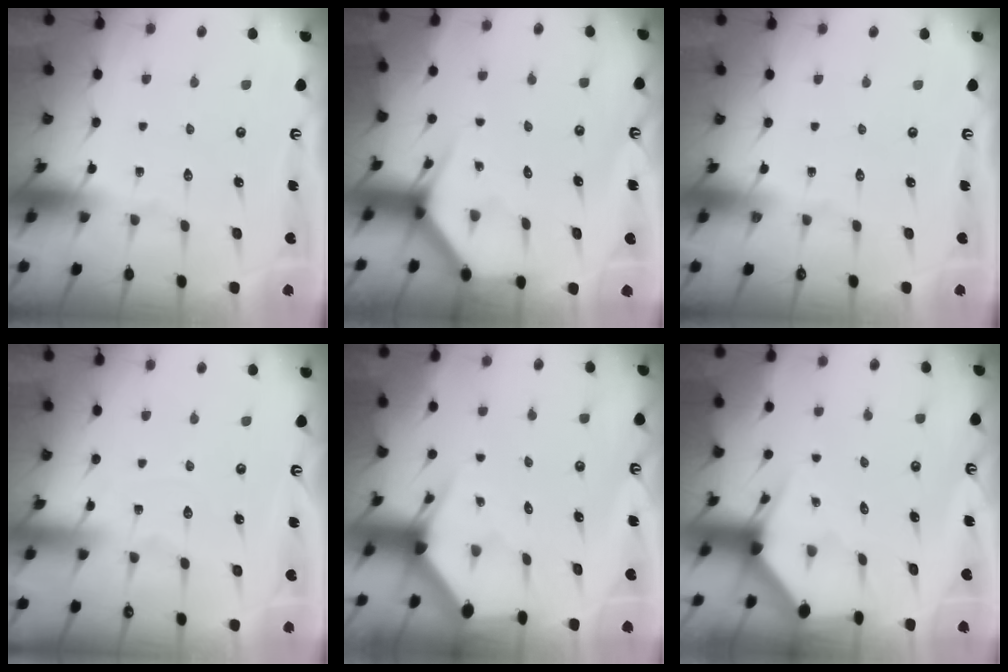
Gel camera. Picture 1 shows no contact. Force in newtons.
{"total": 3.4, "press": 3.4, "slide": 0.3}
{"total": 0.0}
{"total": 2.7, "press": 2.7, "slide": 0.1}
{"total": 2.9, "press": 2.9, "slide": 0.2}
{"total": 2.7, "press": 2.7, "slide": 0.1}